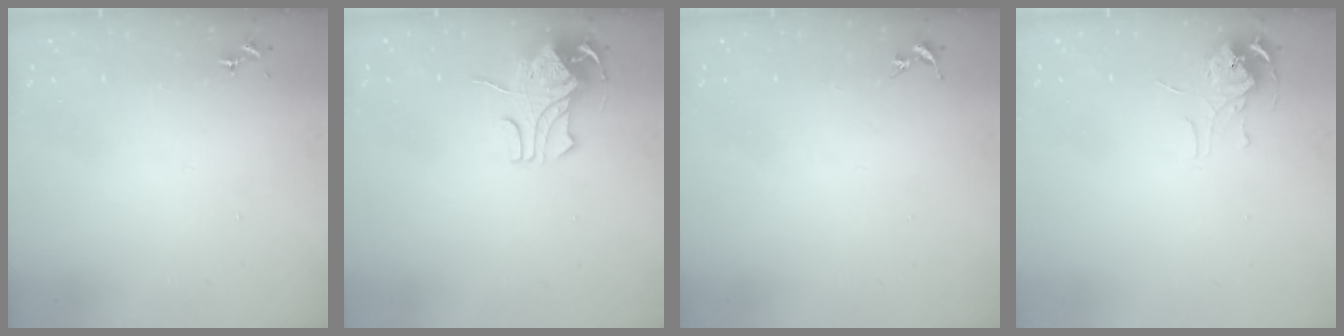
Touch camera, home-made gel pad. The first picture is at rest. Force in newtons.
{"total": 8.5, "press": 8.4, "slide": 0.8}
{"total": 0.0}
{"total": 6.2, "press": 6.1, "slide": 0.5}